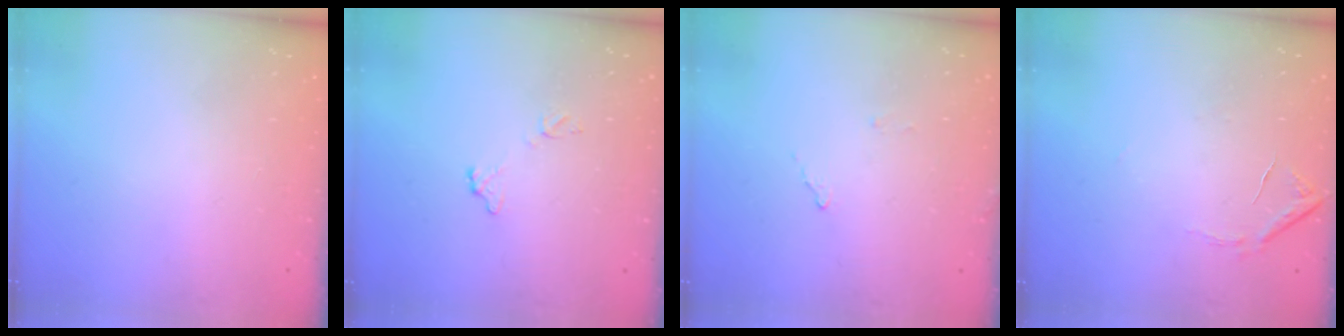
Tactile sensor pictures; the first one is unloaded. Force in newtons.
{"total": 6.8, "press": 6.8, "slide": 0.4}
{"total": 8.1, "press": 8.1, "slide": 0.4}
{"total": 7.6, "press": 7.5, "slide": 0.3}